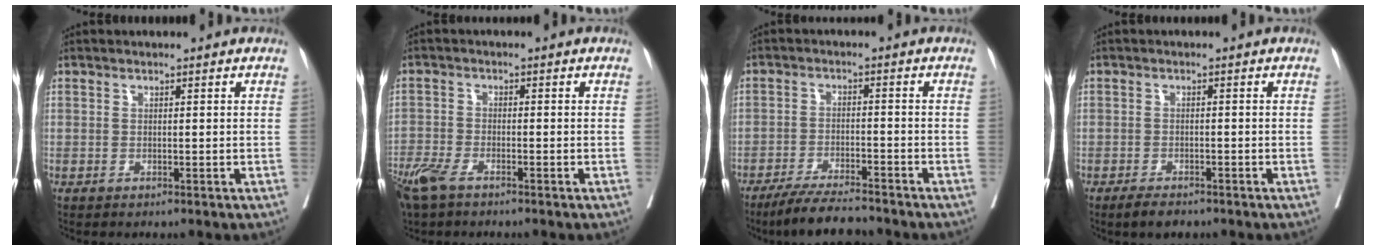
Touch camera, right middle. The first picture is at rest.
{"total": 5.7, "force": [-4.2, 1.8, 3.3], "torque": [-0.073, -0.009, -0.083]}
{"total": 8.7, "force": [-7.8, 0.5, 3.9], "torque": [-0.064, -0.022, -0.131]}
{"total": 3.0, "force": [-2.3, 1.0, 1.6], "torque": [-0.032, -0.005, -0.036]}